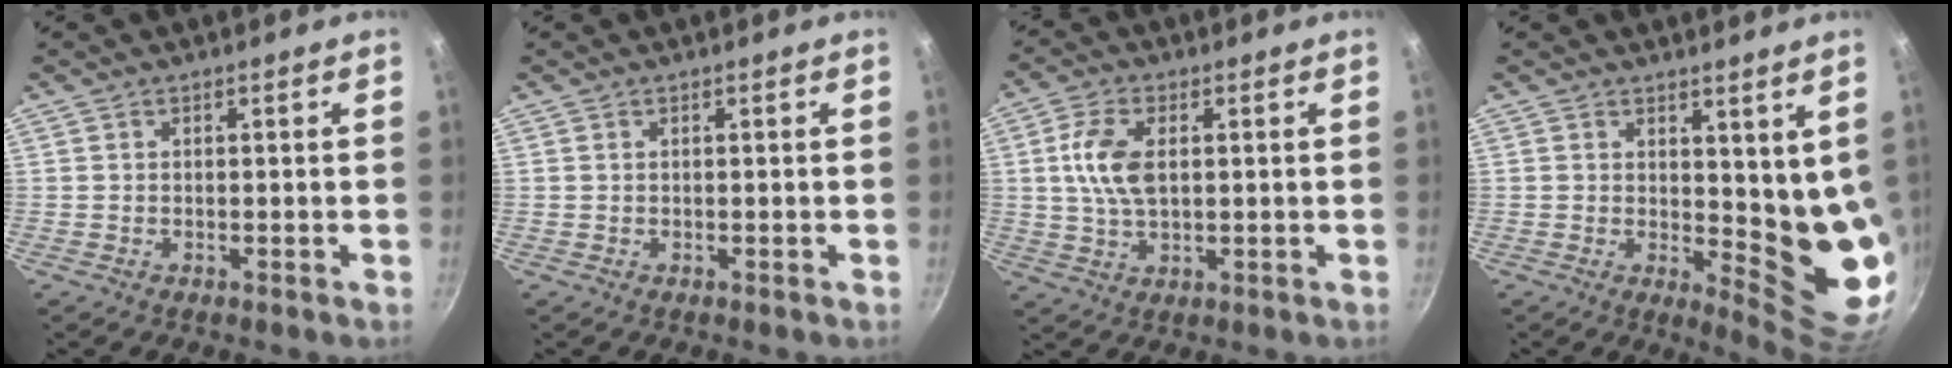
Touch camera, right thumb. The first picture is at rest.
{"total": 0.0}
{"total": 8.3, "force": [1.3, 4.7, 6.8], "torque": [-0.129, 0.003, 0.024]}
{"total": 9.3, "force": [3.1, 4.1, 7.8], "torque": [-0.081, -0.042, 0.048]}